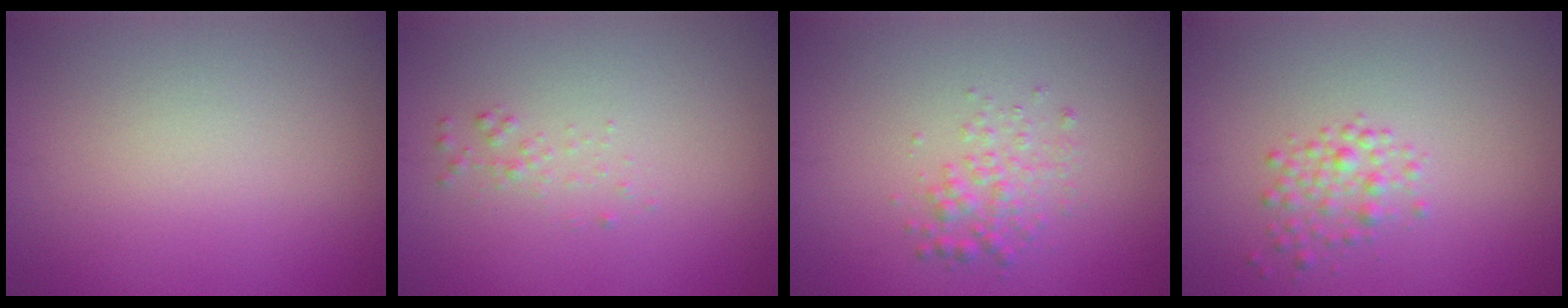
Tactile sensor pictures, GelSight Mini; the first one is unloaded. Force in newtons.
{"total": 0.8, "press": 0.8, "slide": 0.1}
{"total": 2.1, "press": 2.1, "slide": 0.0}
{"total": 1.9, "press": 1.9, "slide": 0.1}